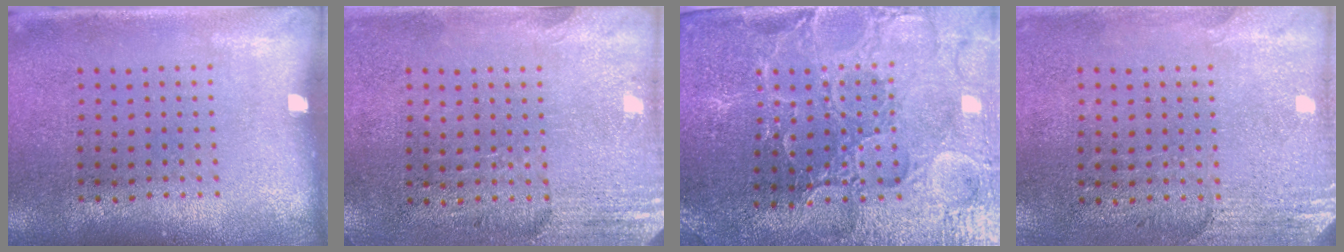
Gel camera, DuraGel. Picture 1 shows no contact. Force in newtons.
{"total": 2.8, "press": 2.4, "slide": 1.4}
{"total": 3.5, "press": 3.4, "slide": 0.6}
{"total": 2.8, "press": 2.4, "slide": 1.4}